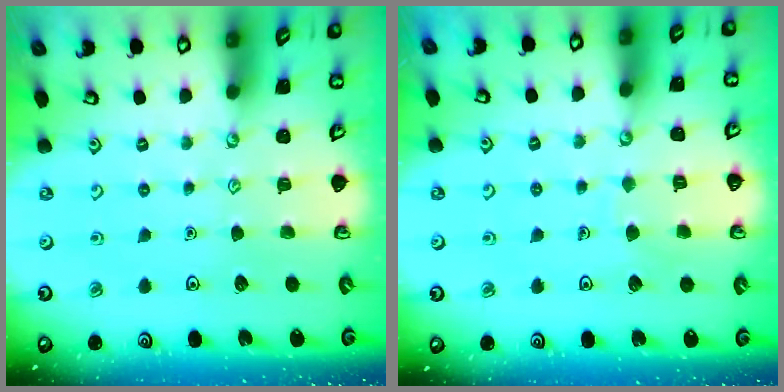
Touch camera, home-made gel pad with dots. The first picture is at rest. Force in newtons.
{"total": 4.3, "press": 4.3, "slide": 0.3}